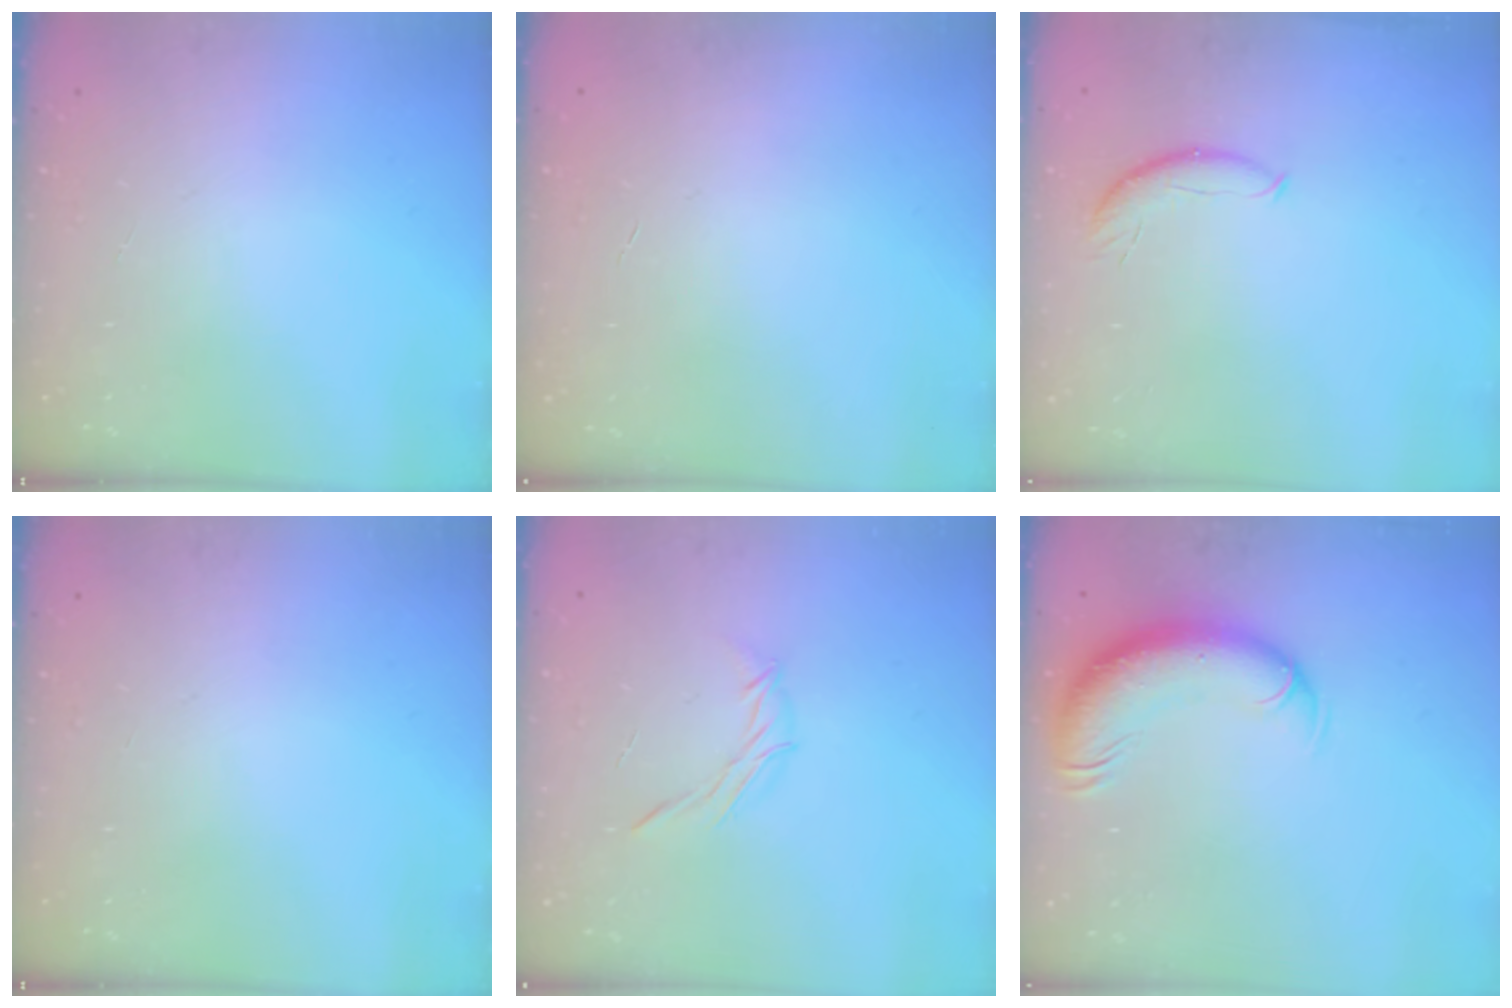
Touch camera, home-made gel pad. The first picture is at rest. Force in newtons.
{"total": 0.0}
{"total": 6.8, "press": 6.8, "slide": 0.5}
{"total": 0.0}
{"total": 4.5, "press": 4.3, "slide": 1.1}
{"total": 12.3, "press": 11.8, "slide": 3.3}